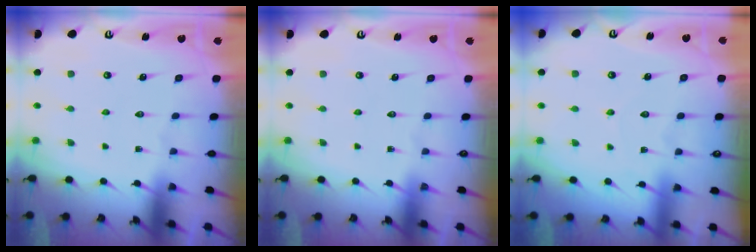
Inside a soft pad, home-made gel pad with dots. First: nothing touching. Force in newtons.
{"total": 0.0}
{"total": 2.6, "press": 2.6, "slide": 0.3}